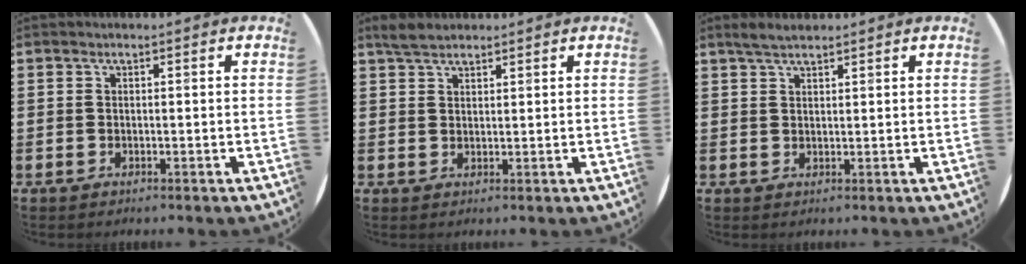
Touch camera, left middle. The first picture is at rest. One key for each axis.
{"total": 2.8, "fx": 2.4, "fy": 1.0, "fz": 0.9, "tx": -0.013, "ty": 0.004, "tz": 0.044}
{"total": 2.3, "fx": 2.1, "fy": 0.5, "fz": 1.0, "tx": -0.021, "ty": 0.007, "tz": 0.037}